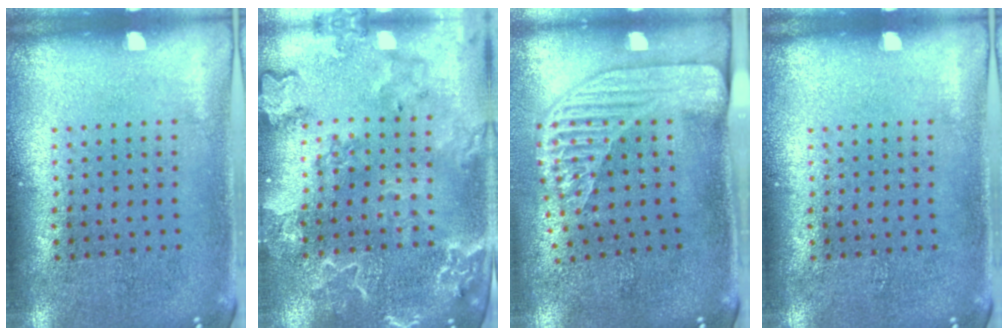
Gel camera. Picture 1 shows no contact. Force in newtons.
{"total": 2.7, "press": 2.5, "slide": 1.0}
{"total": 2.3, "press": 1.7, "slide": 1.5}
{"total": 0.0}